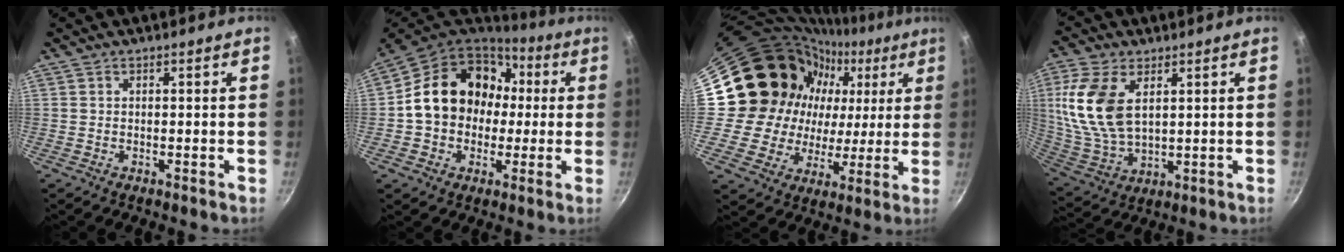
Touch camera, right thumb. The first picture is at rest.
{"total": 18.7, "force": [1.7, 15.3, 10.5], "torque": [-0.147, 0.048, 0.027]}
{"total": 23.5, "force": [5.6, 19.5, 11.8], "torque": [-0.167, 0.023, 0.097]}
{"total": 15.2, "force": [4.3, 8.6, 11.8], "torque": [-0.240, -0.017, 0.094]}